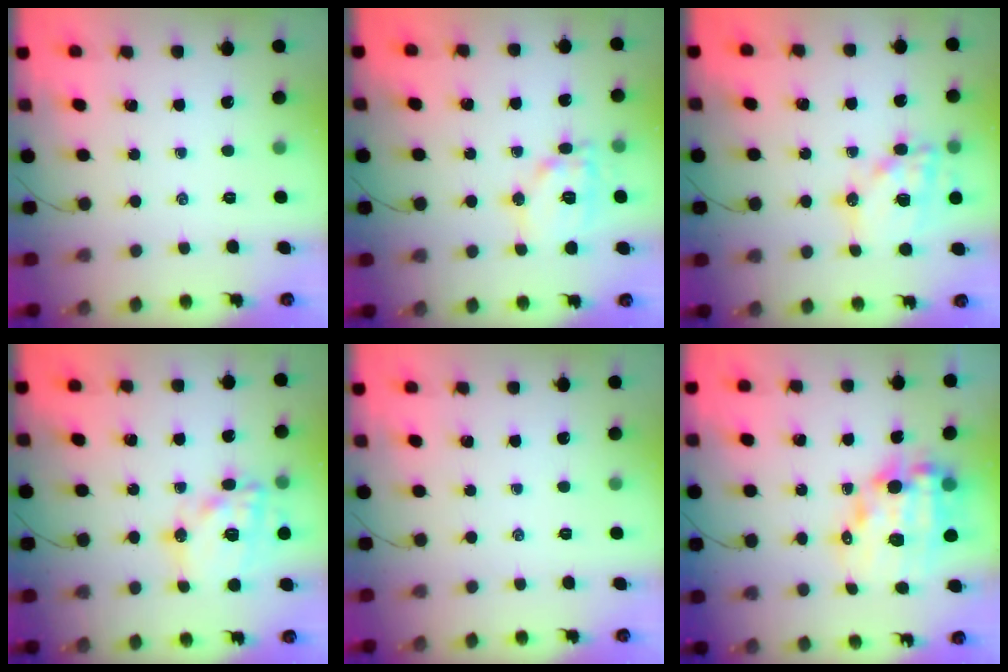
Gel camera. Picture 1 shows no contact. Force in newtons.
{"total": 12.9, "press": 12.9, "slide": 0.7}
{"total": 16.3, "press": 15.9, "slide": 3.7}
{"total": 17.4, "press": 17.1, "slide": 3.1}
{"total": 0.0}
{"total": 13.3, "press": 12.9, "slide": 3.0}